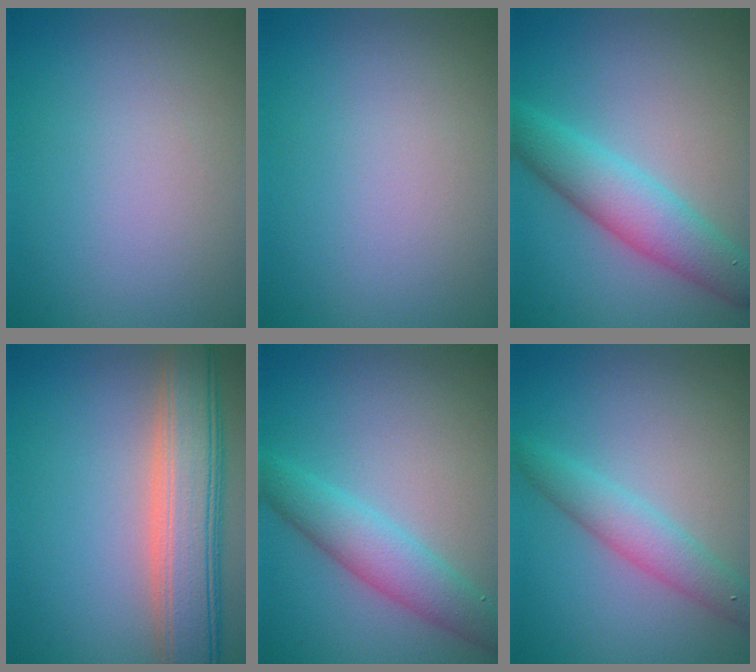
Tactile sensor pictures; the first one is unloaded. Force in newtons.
{"total": 0.0}
{"total": 5.1, "press": 5.1, "slide": 0.2}
{"total": 7.7, "press": 7.6, "slide": 0.7}
{"total": 4.1, "press": 4.1, "slide": 0.1}
{"total": 3.0, "press": 3.0, "slide": 0.1}